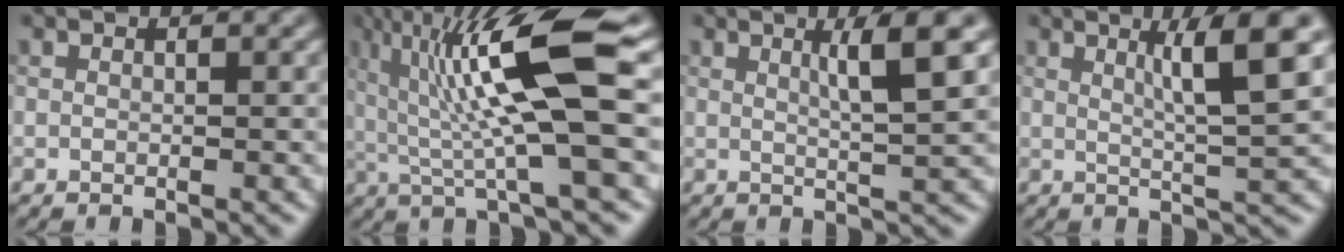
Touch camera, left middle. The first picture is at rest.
{"total": 10.8, "force": [2.2, 1.8, 10.4], "torque": [-0.175, -0.001, 0.044]}
{"total": 4.2, "force": [1.6, 0.4, 3.8], "torque": [-0.055, 0.003, 0.027]}
{"total": 5.8, "force": [2.1, 0.6, 5.3], "torque": [-0.081, 0.002, 0.037]}